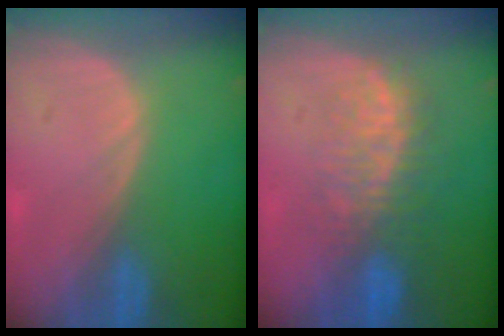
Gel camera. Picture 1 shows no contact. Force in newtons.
{"total": 7.9, "press": 7.4, "slide": 2.8}